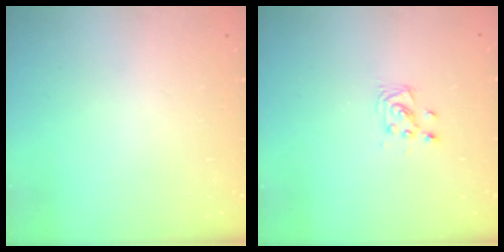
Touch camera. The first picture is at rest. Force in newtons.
{"total": 4.3, "press": 4.2, "slide": 0.5}